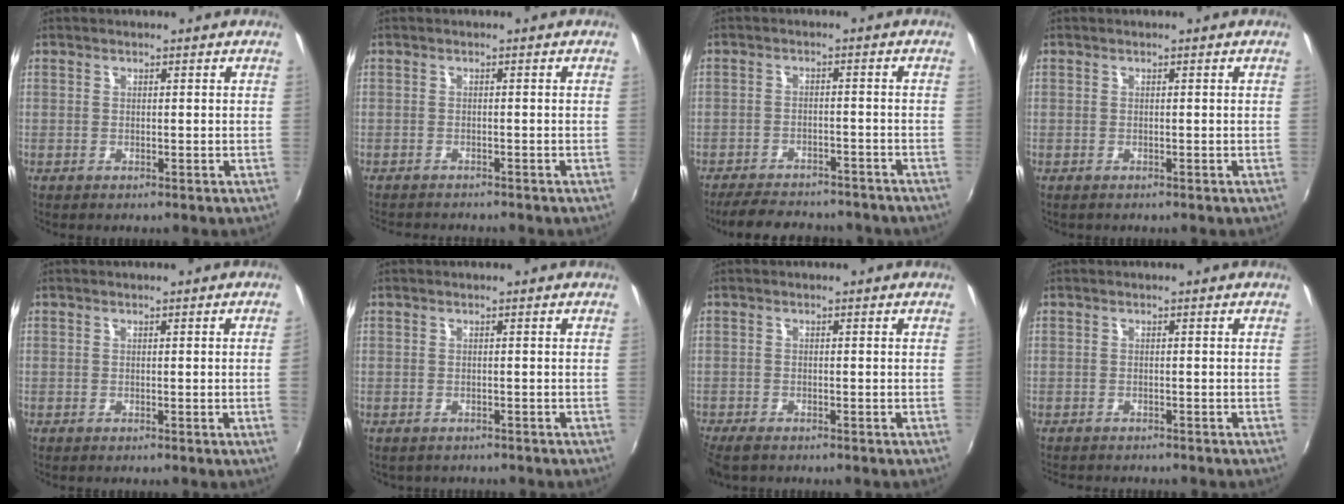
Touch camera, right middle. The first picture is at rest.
{"total": 3.9, "force": [-3.7, 0.6, 1.1], "torque": [-0.033, -0.013, -0.059]}
{"total": 14.6, "force": [-12.4, 4.7, 6.0], "torque": [-0.126, -0.010, -0.165]}
{"total": 0.0}
{"total": 1.3, "force": [0.0, -0.8, 1.0], "torque": [-0.007, -0.010, 0.001]}
{"total": 1.4, "force": [-1.2, 0.7, 0.3], "torque": [-0.010, -0.004, -0.014]}
{"total": 4.3, "force": [-3.5, 1.4, 1.9], "torque": [-0.051, -0.022, -0.068]}
{"total": 3.0, "force": [-2.8, 0.6, 0.8], "torque": [-0.025, -0.013, -0.044]}